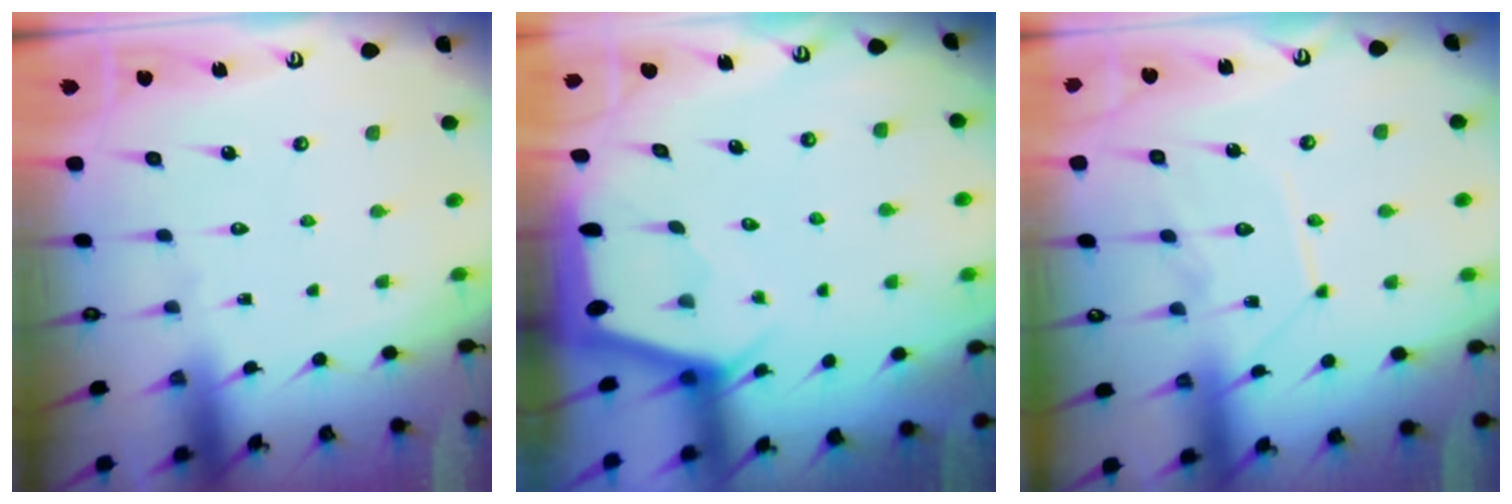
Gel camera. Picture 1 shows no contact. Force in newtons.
{"total": 2.9, "press": 2.9, "slide": 0.1}
{"total": 10.3, "press": 10.3, "slide": 0.6}